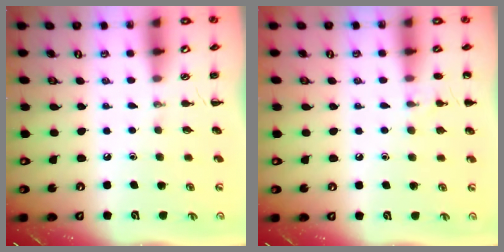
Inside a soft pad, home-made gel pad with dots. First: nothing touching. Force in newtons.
{"total": 5.3, "press": 5.1, "slide": 1.4}